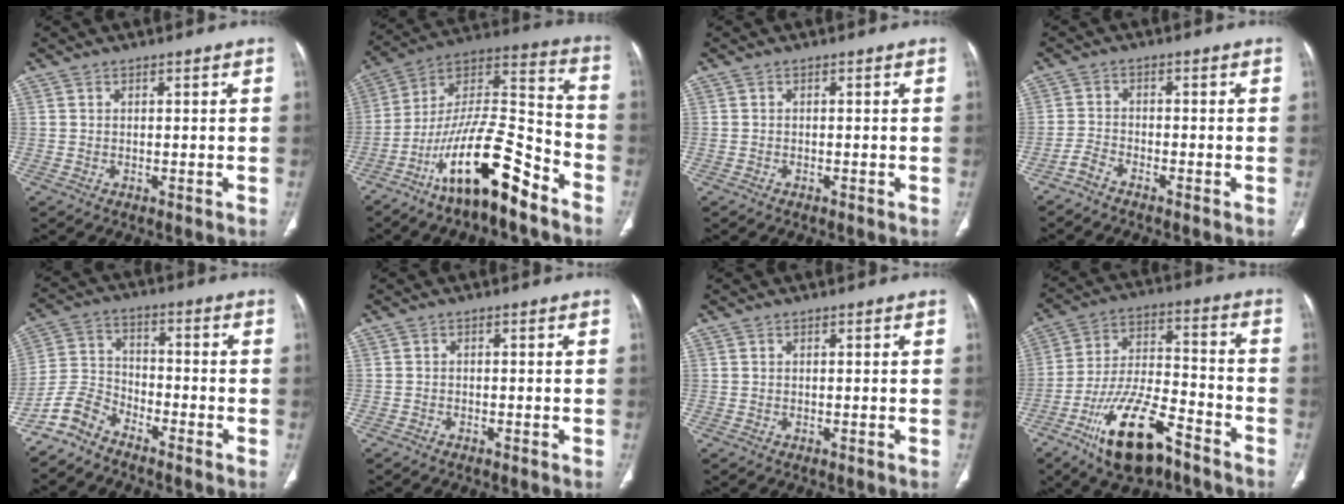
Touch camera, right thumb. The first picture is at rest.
{"total": 19.7, "force": [-12.4, 5.7, 14.2], "torque": [-0.247, 0.091, -0.217]}
{"total": 0.0}
{"total": 2.4, "force": [-2.2, 0.4, 0.9], "torque": [-0.028, 0.013, -0.047]}
{"total": 6.7, "force": [-6.0, 2.7, 1.5], "torque": [-0.031, 0.049, -0.130]}
{"total": 0.5, "force": [-0.5, 0.2, 0.2], "torque": [-0.005, 0.001, -0.010]}
{"total": 0.0}
{"total": 17.5, "force": [-10.6, 6.9, 12.1], "torque": [-0.212, 0.068, -0.183]}